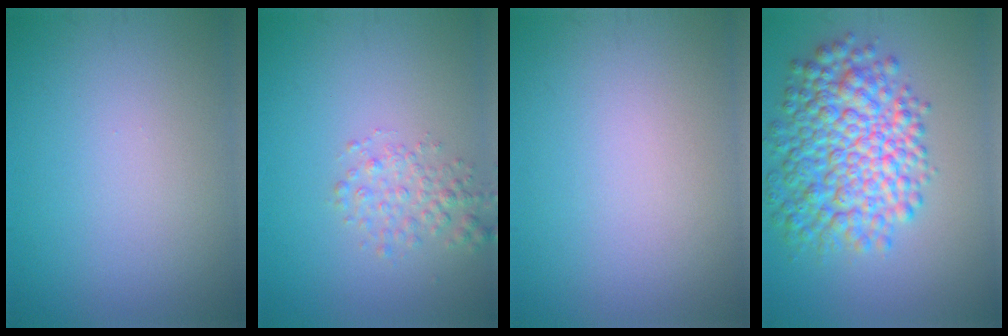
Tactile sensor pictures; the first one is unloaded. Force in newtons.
{"total": 2.2, "press": 2.2, "slide": 0.1}
{"total": 0.0}
{"total": 8.5, "press": 8.5, "slide": 0.1}